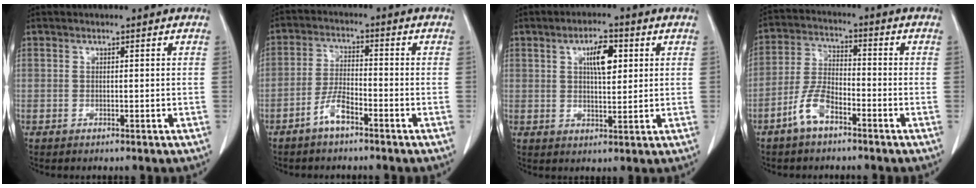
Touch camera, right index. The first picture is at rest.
{"total": 4.5, "force": [-3.0, 1.1, 3.2], "torque": [-0.068, 0.005, -0.058]}
{"total": 5.9, "force": [2.0, 2.0, 5.2], "torque": [-0.087, 0.005, 0.034]}
{"total": 6.6, "force": [-4.0, 2.6, 4.6], "torque": [-0.104, 0.007, -0.080]}